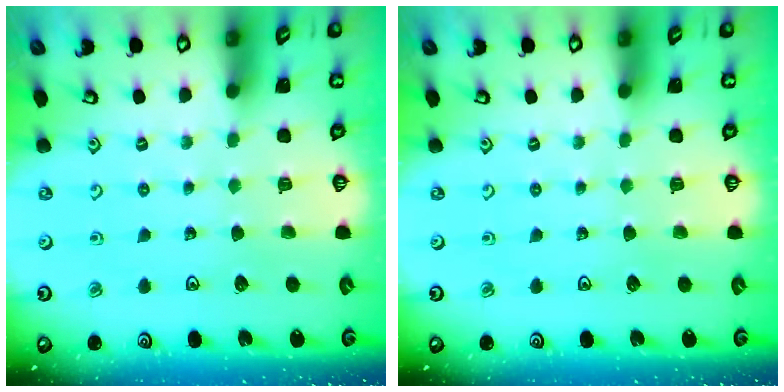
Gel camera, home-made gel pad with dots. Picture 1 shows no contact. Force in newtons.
{"total": 0.0}